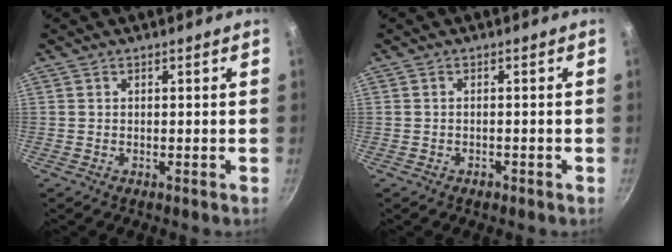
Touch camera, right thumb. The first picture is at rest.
{"total": 1.1, "force": [-0.7, 0.6, 0.6], "torque": [-0.011, 0.008, -0.008]}